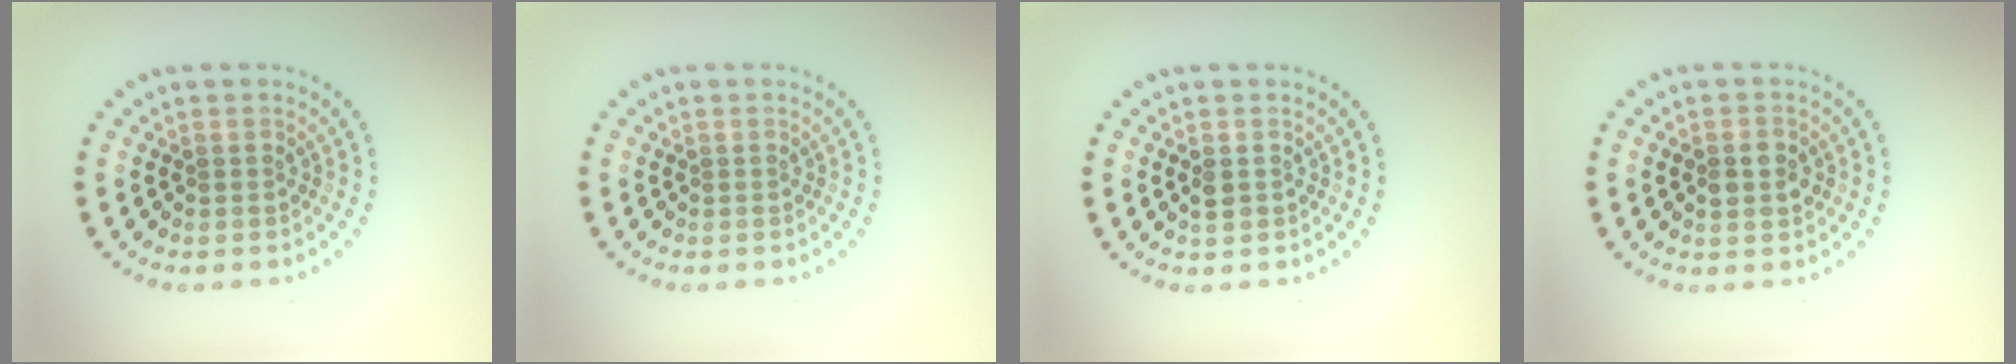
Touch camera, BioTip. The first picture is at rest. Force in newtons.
{"total": 0.0}
{"total": 1.2, "press": 1.2, "slide": 0.3}
{"total": 2.7, "press": 2.7, "slide": 0.1}